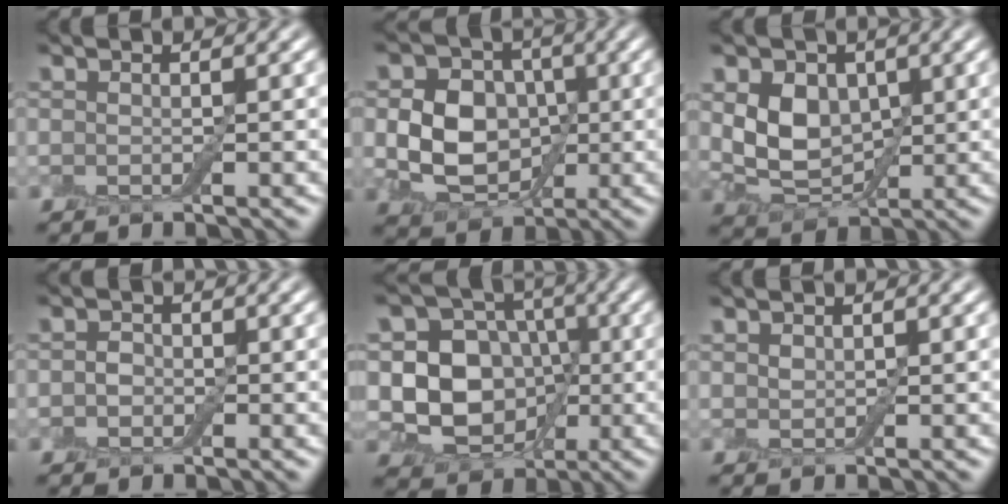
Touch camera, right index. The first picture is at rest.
{"total": 7.0, "force": [-0.2, 5.7, 4.1], "torque": [-0.063, -0.004, -0.012]}
{"total": 4.9, "force": [0.9, 3.6, 3.1], "torque": [-0.061, -0.006, 0.019]}
{"total": 1.0, "force": [-0.2, 0.9, 0.4], "torque": [-0.007, 0.001, -0.011]}
{"total": 7.5, "force": [-0.5, 6.4, 4.0], "torque": [-0.055, -0.003, -0.022]}
{"total": 0.6, "force": [0.4, 0.4, 0.2], "torque": [-0.006, 0.002, 0.008]}